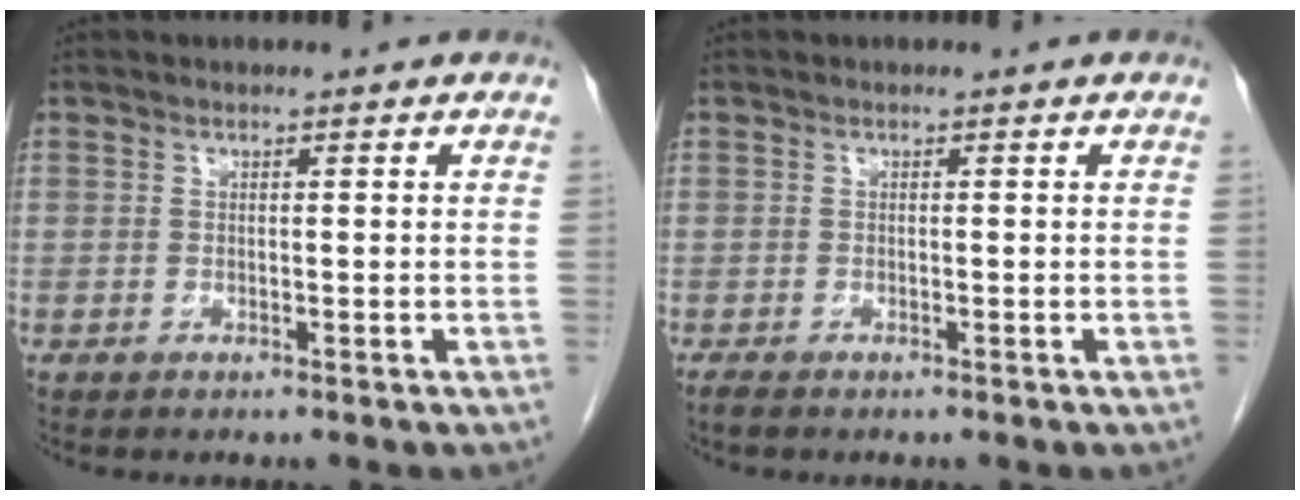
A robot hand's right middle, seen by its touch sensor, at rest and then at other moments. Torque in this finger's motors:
{"motor_torque": [0.06, -0.01, -0.01, 0.00]}